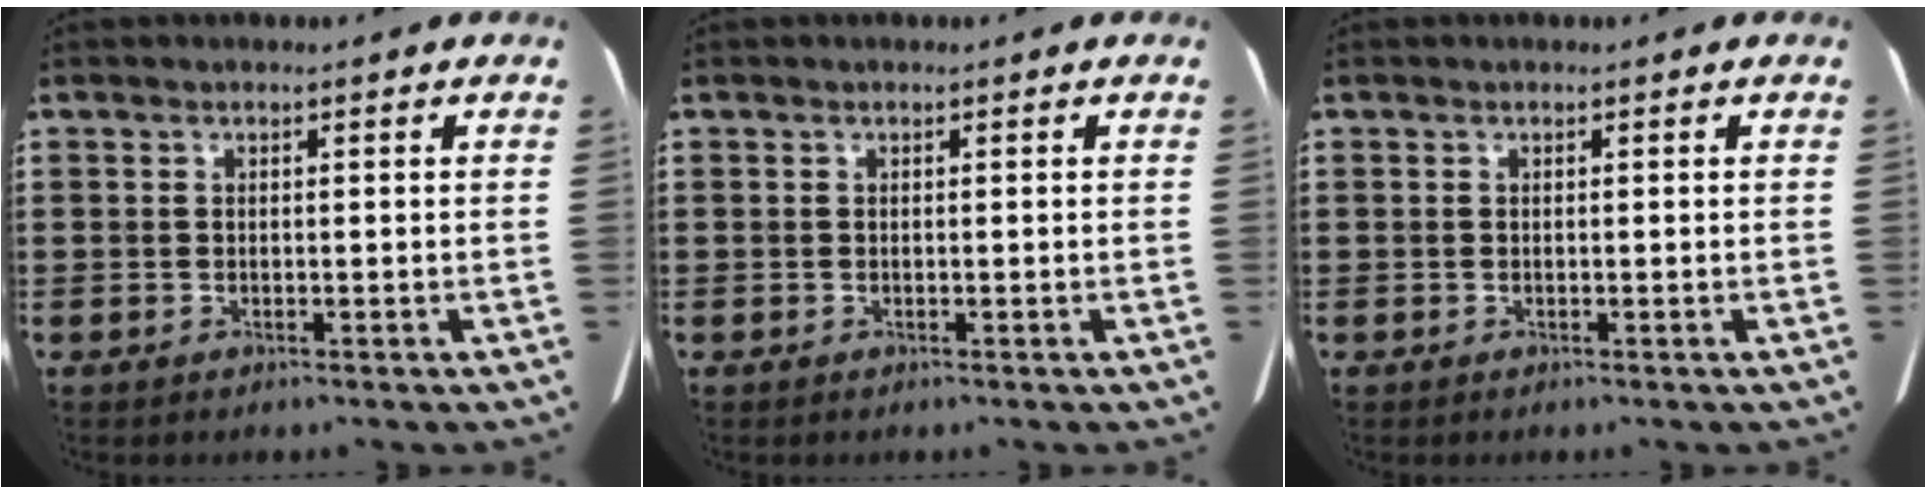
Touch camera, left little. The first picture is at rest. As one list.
[{"total": 0.0}, {"total": 0.0}]